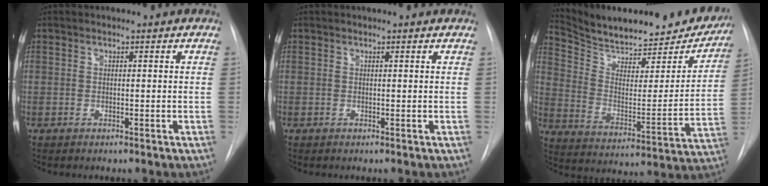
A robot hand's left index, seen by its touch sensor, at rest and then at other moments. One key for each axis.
{"total": 1.0, "fx": 1.0, "fy": 0.1, "fz": 0.2, "tx": -0.009, "ty": 0.009, "tz": 0.010}
{"total": 24.7, "fx": 22.3, "fy": 6.3, "fz": 8.6, "tx": -0.136, "ty": -0.042, "tz": 0.309}